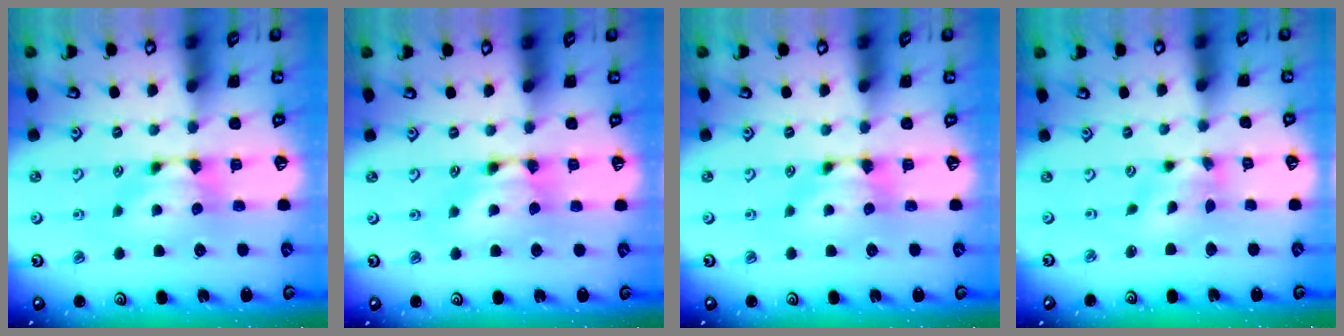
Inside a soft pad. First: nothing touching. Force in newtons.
{"total": 1.6, "press": 1.5, "slide": 0.1}
{"total": 0.0}
{"total": 2.0, "press": 1.2, "slide": 1.5}